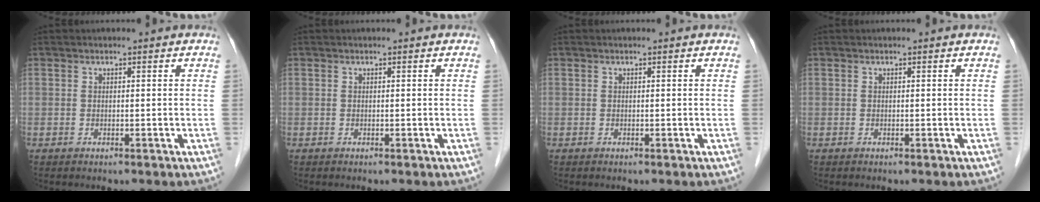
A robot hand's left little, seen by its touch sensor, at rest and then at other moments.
{"total": 0.0}
{"total": 0.0}
{"total": 0.0}